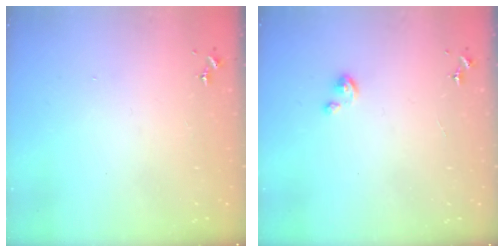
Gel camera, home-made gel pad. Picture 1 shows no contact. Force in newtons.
{"total": 2.9, "press": 2.9, "slide": 0.2}